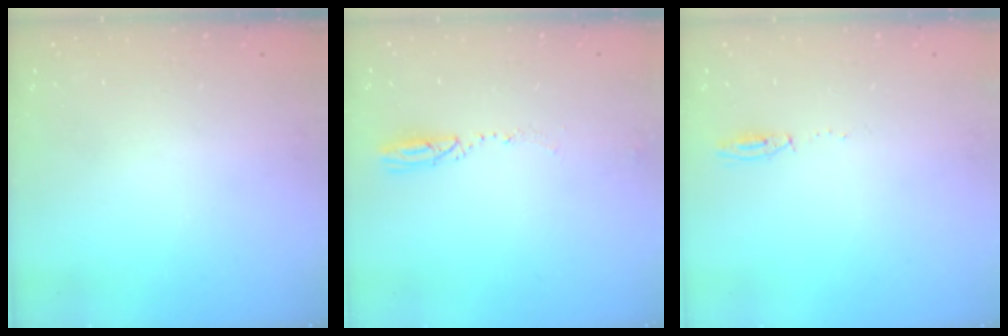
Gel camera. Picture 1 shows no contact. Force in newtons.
{"total": 3.3, "press": 3.2, "slide": 0.8}
{"total": 3.4, "press": 3.3, "slide": 0.8}